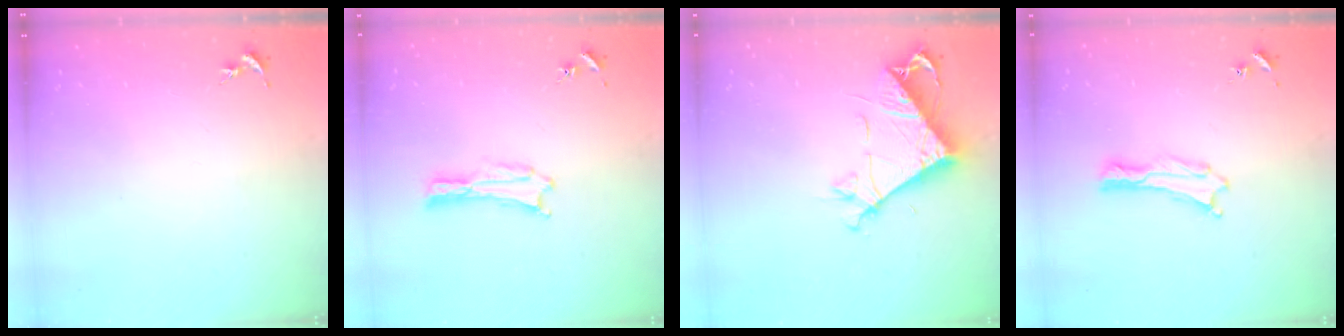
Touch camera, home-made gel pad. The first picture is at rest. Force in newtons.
{"total": 0.0}
{"total": 8.1, "press": 8.1, "slide": 0.6}
{"total": 0.0}